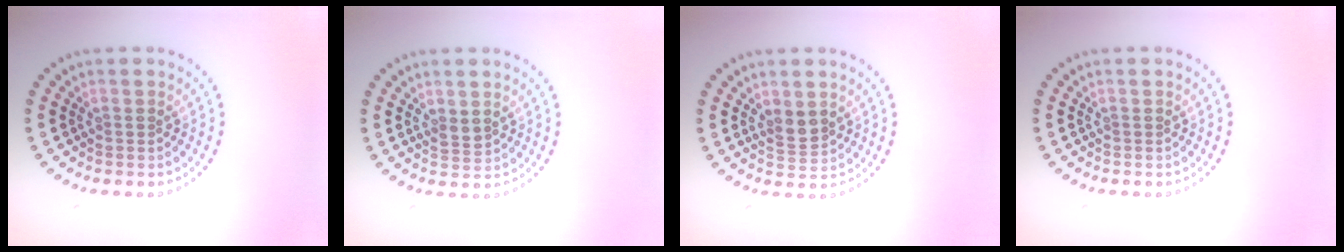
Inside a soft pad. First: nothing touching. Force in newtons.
{"total": 1.2, "press": 1.2, "slide": 0.5}
{"total": 2.0, "press": 1.8, "slide": 0.8}
{"total": 0.0}